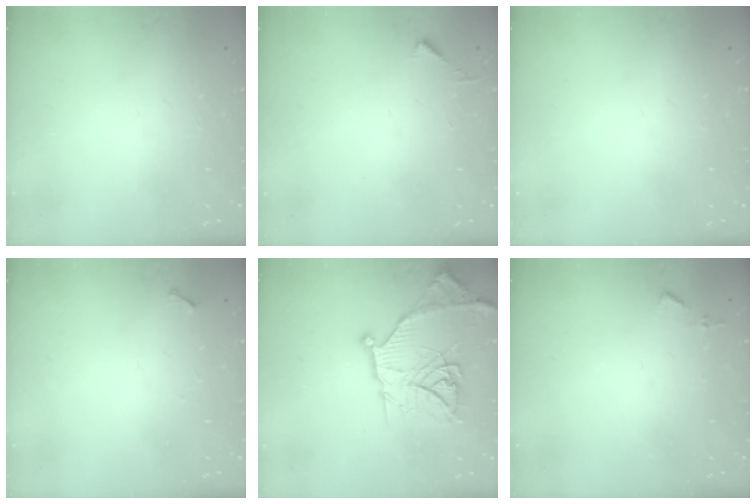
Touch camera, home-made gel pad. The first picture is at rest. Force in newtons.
{"total": 3.3, "press": 3.2, "slide": 0.4}
{"total": 0.0}
{"total": 3.8, "press": 3.8, "slide": 0.5}
{"total": 20.3, "press": 20.2, "slide": 1.6}
{"total": 4.4, "press": 4.4, "slide": 0.6}